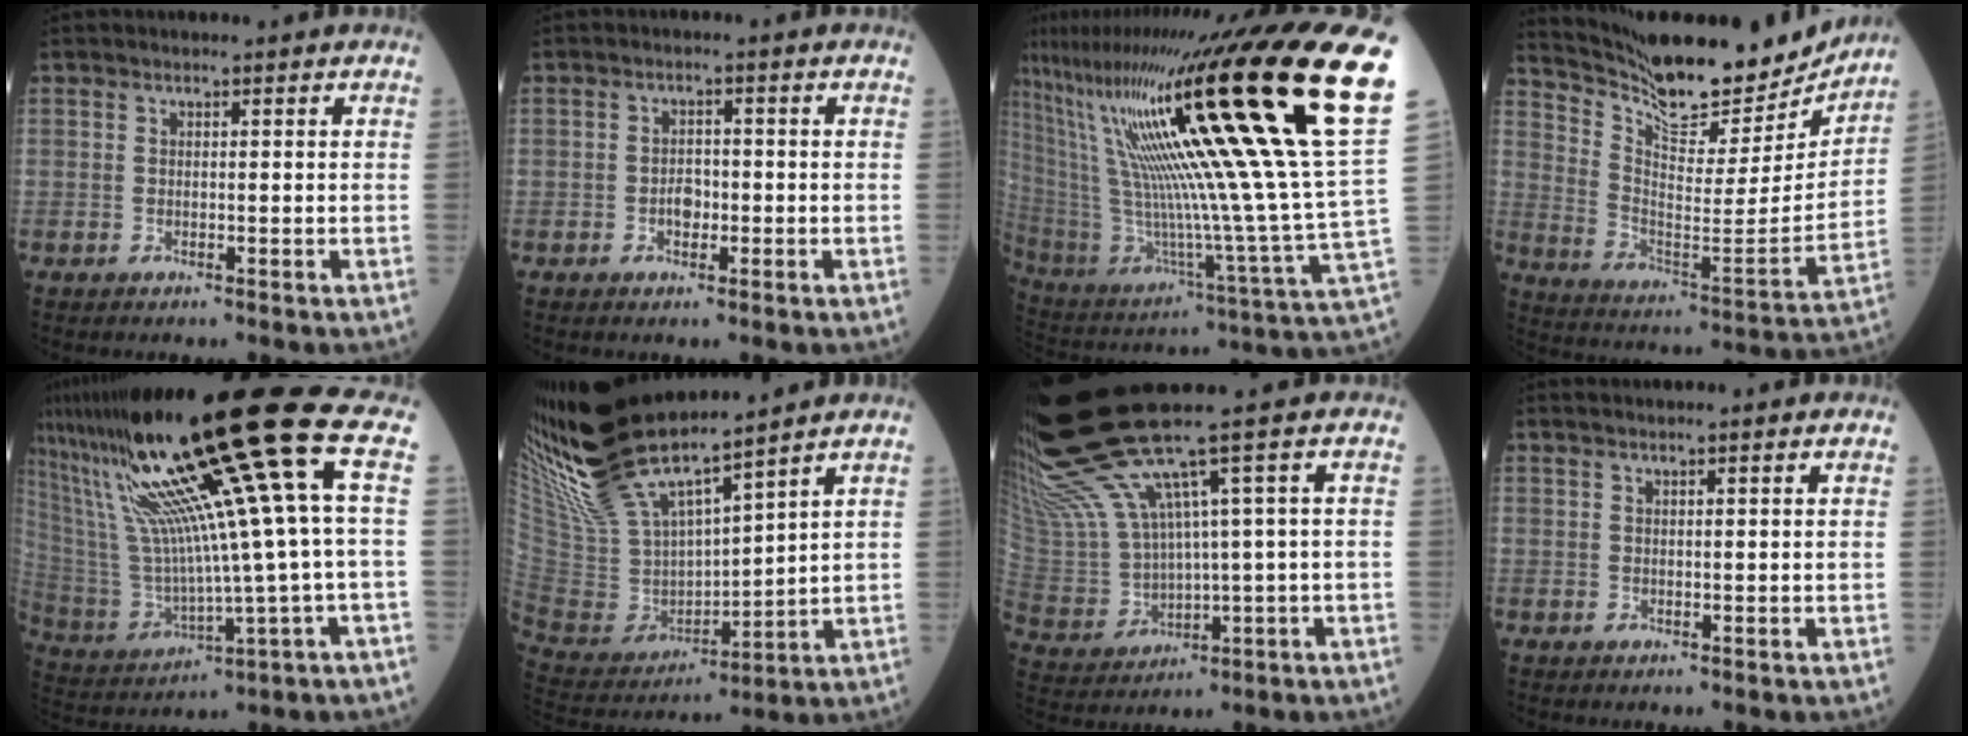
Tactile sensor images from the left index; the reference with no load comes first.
{"total": 2.3, "force": [-0.8, 1.5, 1.5], "torque": [-0.022, 0.006, -0.014]}
{"total": 36.7, "force": [18.2, -0.1, 31.9], "torque": [-0.485, 0.000, 0.304]}
{"total": 20.8, "force": [18.8, 4.6, 7.5], "torque": [-0.135, -0.036, 0.286]}
{"total": 23.3, "force": [10.0, -0.9, 21.1], "torque": [-0.366, 0.018, 0.173]}
{"total": 16.2, "force": [14.5, 1.1, 7.3], "torque": [-0.160, -0.010, 0.299]}
{"total": 11.8, "force": [8.3, -0.6, 8.3], "torque": [-0.186, 0.003, 0.182]}
{"total": 1.3, "force": [1.1, -0.3, 0.7], "torque": [-0.017, 0.015, 0.022]}